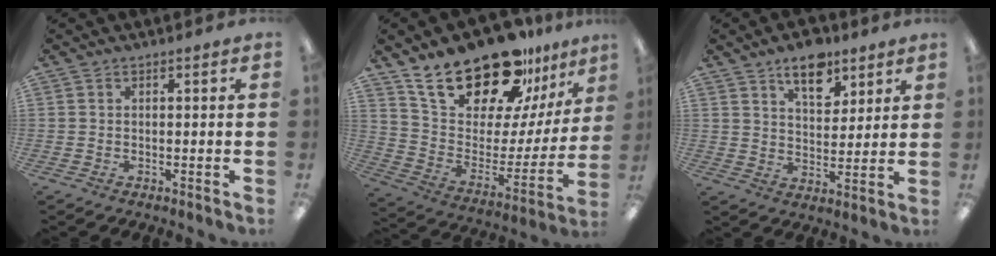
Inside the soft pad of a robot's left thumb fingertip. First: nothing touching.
{"total": 24.6, "force": [19.8, 9.6, 11.0], "torque": [-0.183, -0.133, 0.351]}
{"total": 10.2, "force": [7.2, 5.1, 5.1], "torque": [-0.064, -0.037, 0.124]}